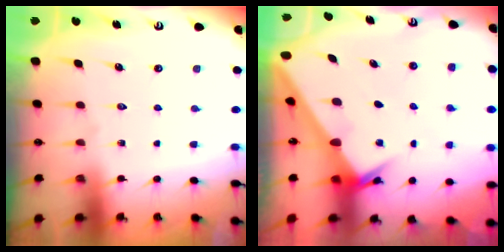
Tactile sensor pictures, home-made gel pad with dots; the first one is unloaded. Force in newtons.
{"total": 2.6, "press": 2.6, "slide": 0.2}